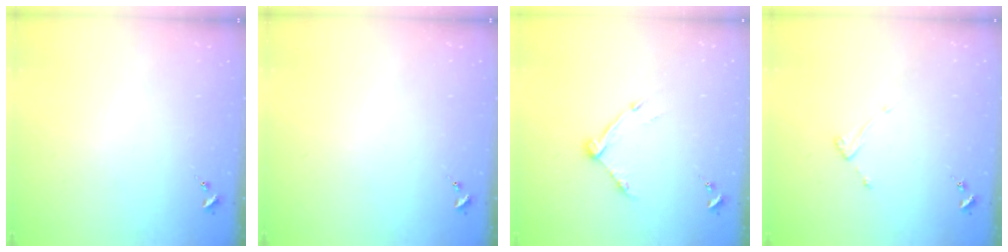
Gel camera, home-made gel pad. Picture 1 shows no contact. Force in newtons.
{"total": 0.0}
{"total": 8.7, "press": 8.7, "slide": 0.5}
{"total": 3.6, "press": 3.6, "slide": 0.4}